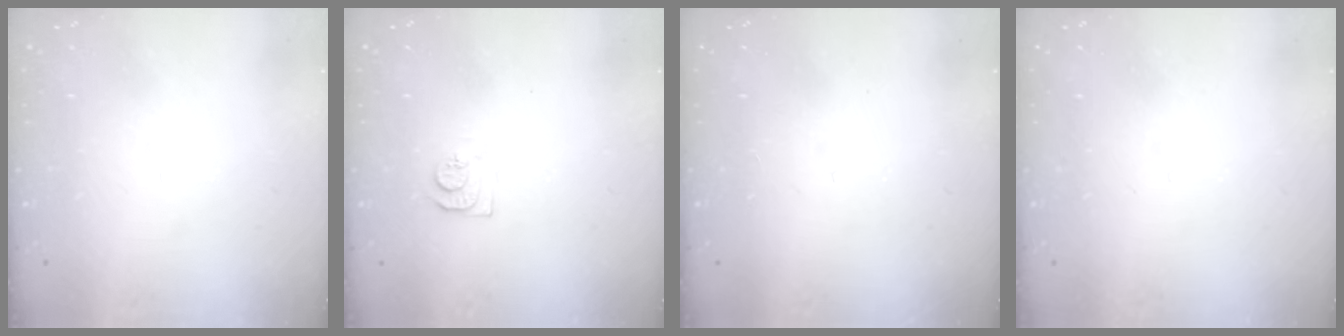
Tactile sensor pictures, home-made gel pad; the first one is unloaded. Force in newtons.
{"total": 8.2, "press": 8.2, "slide": 0.9}
{"total": 2.8, "press": 2.8, "slide": 0.4}
{"total": 2.2, "press": 2.1, "slide": 0.4}